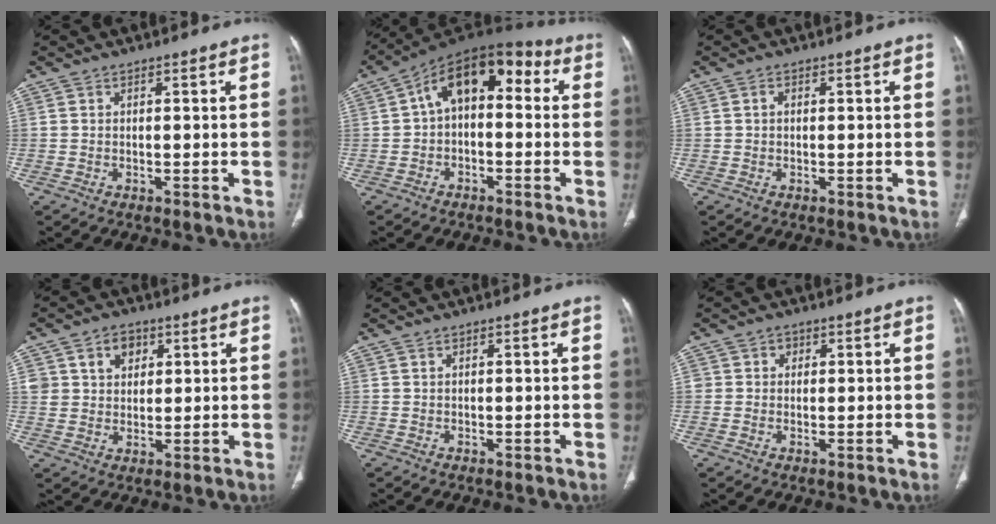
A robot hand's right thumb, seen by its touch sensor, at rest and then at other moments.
{"total": 12.8, "force": [1.5, 7.6, 10.2], "torque": [-0.120, 0.049, 0.005]}
{"total": 0.8, "force": [0.0, 0.7, 0.5], "torque": [-0.006, 0.002, -0.002]}
{"total": 6.6, "force": [2.8, 5.1, 3.0], "torque": [-0.018, -0.010, 0.047]}
{"total": 0.0}
{"total": 2.0, "force": [0.6, 1.8, 0.4], "torque": [0.010, 0.002, 0.004]}